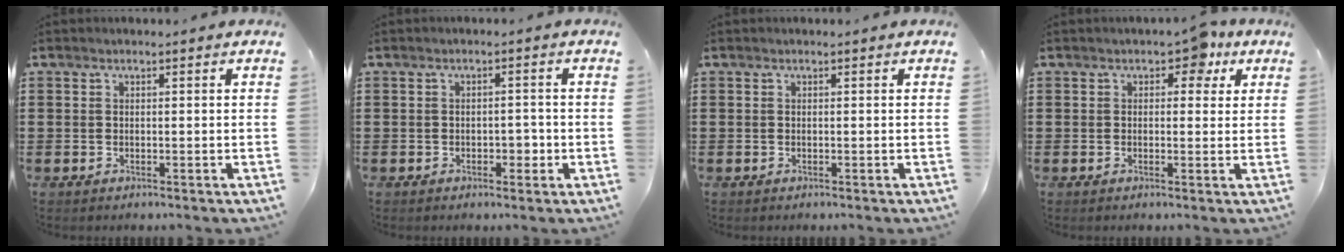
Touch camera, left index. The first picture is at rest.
{"total": 2.3, "force": [-1.0, 1.3, 1.7], "torque": [-0.035, 0.003, -0.022]}
{"total": 0.0}
{"total": 3.8, "force": [2.2, 2.1, 2.3], "torque": [-0.021, -0.001, 0.030]}